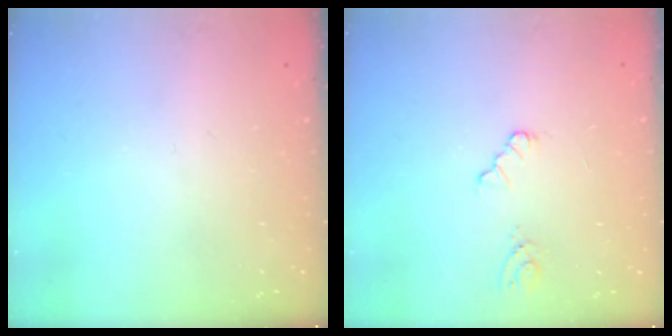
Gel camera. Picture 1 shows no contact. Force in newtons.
{"total": 3.9, "press": 3.8, "slide": 0.5}